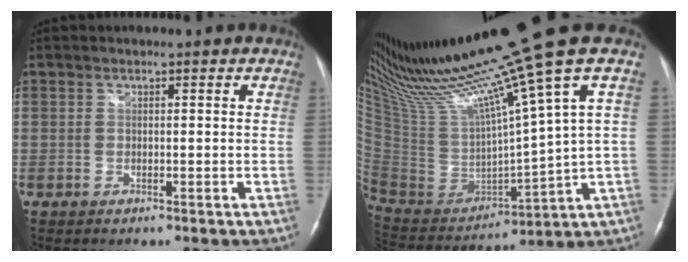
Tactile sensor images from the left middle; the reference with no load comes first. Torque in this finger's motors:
{"motor_torque": [0.11, -0.45, 0.06, 0.13]}